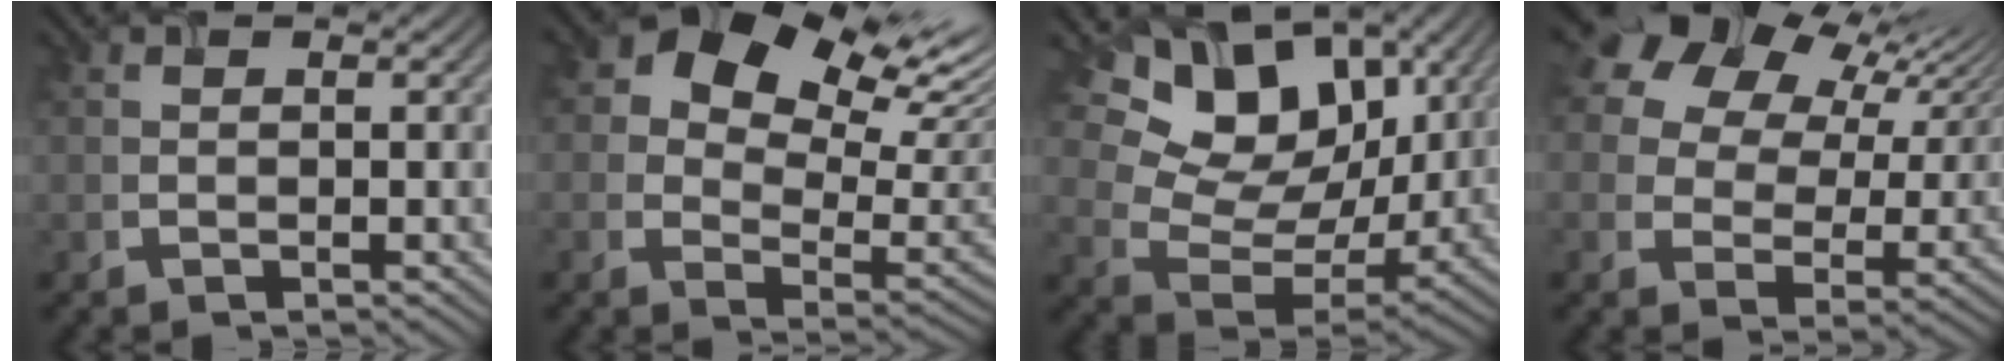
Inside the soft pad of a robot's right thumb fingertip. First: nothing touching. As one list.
[{"total": 13.9, "force": [6.8, 8.9, 8.2], "torque": [-0.138, 0.017, 0.123]}, {"total": 14.1, "force": [7.1, 9.8, 7.4], "torque": [-0.153, 0.019, 0.122]}, {"total": 15.2, "force": [8.8, 9.6, 7.9], "torque": [-0.176, 0.043, 0.149]}]